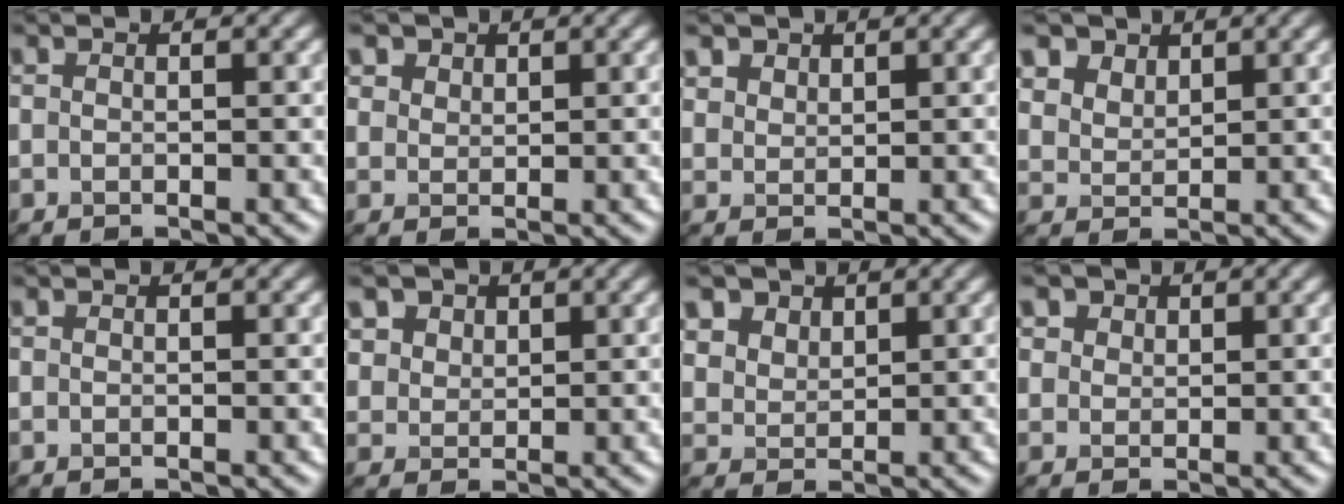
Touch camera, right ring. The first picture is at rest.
{"total": 1.4, "force": [1.0, 0.0, -1.0], "torque": [-0.014, -0.006, 0.040]}
{"total": 1.6, "force": [1.0, -0.3, -1.2], "torque": [-0.013, -0.006, 0.052]}
{"total": 3.0, "force": [2.8, 1.0, -0.2], "torque": [-0.050, 0.003, 0.084]}
{"total": 0.0}
{"total": 2.5, "force": [2.1, 1.3, 0.0], "torque": [-0.052, 0.006, 0.067]}
{"total": 2.8, "force": [2.5, 1.2, -0.1], "torque": [-0.052, 0.004, 0.078]}
{"total": 1.2, "force": [0.8, 0.0, -0.8], "torque": [-0.010, 0.003, 0.025]}